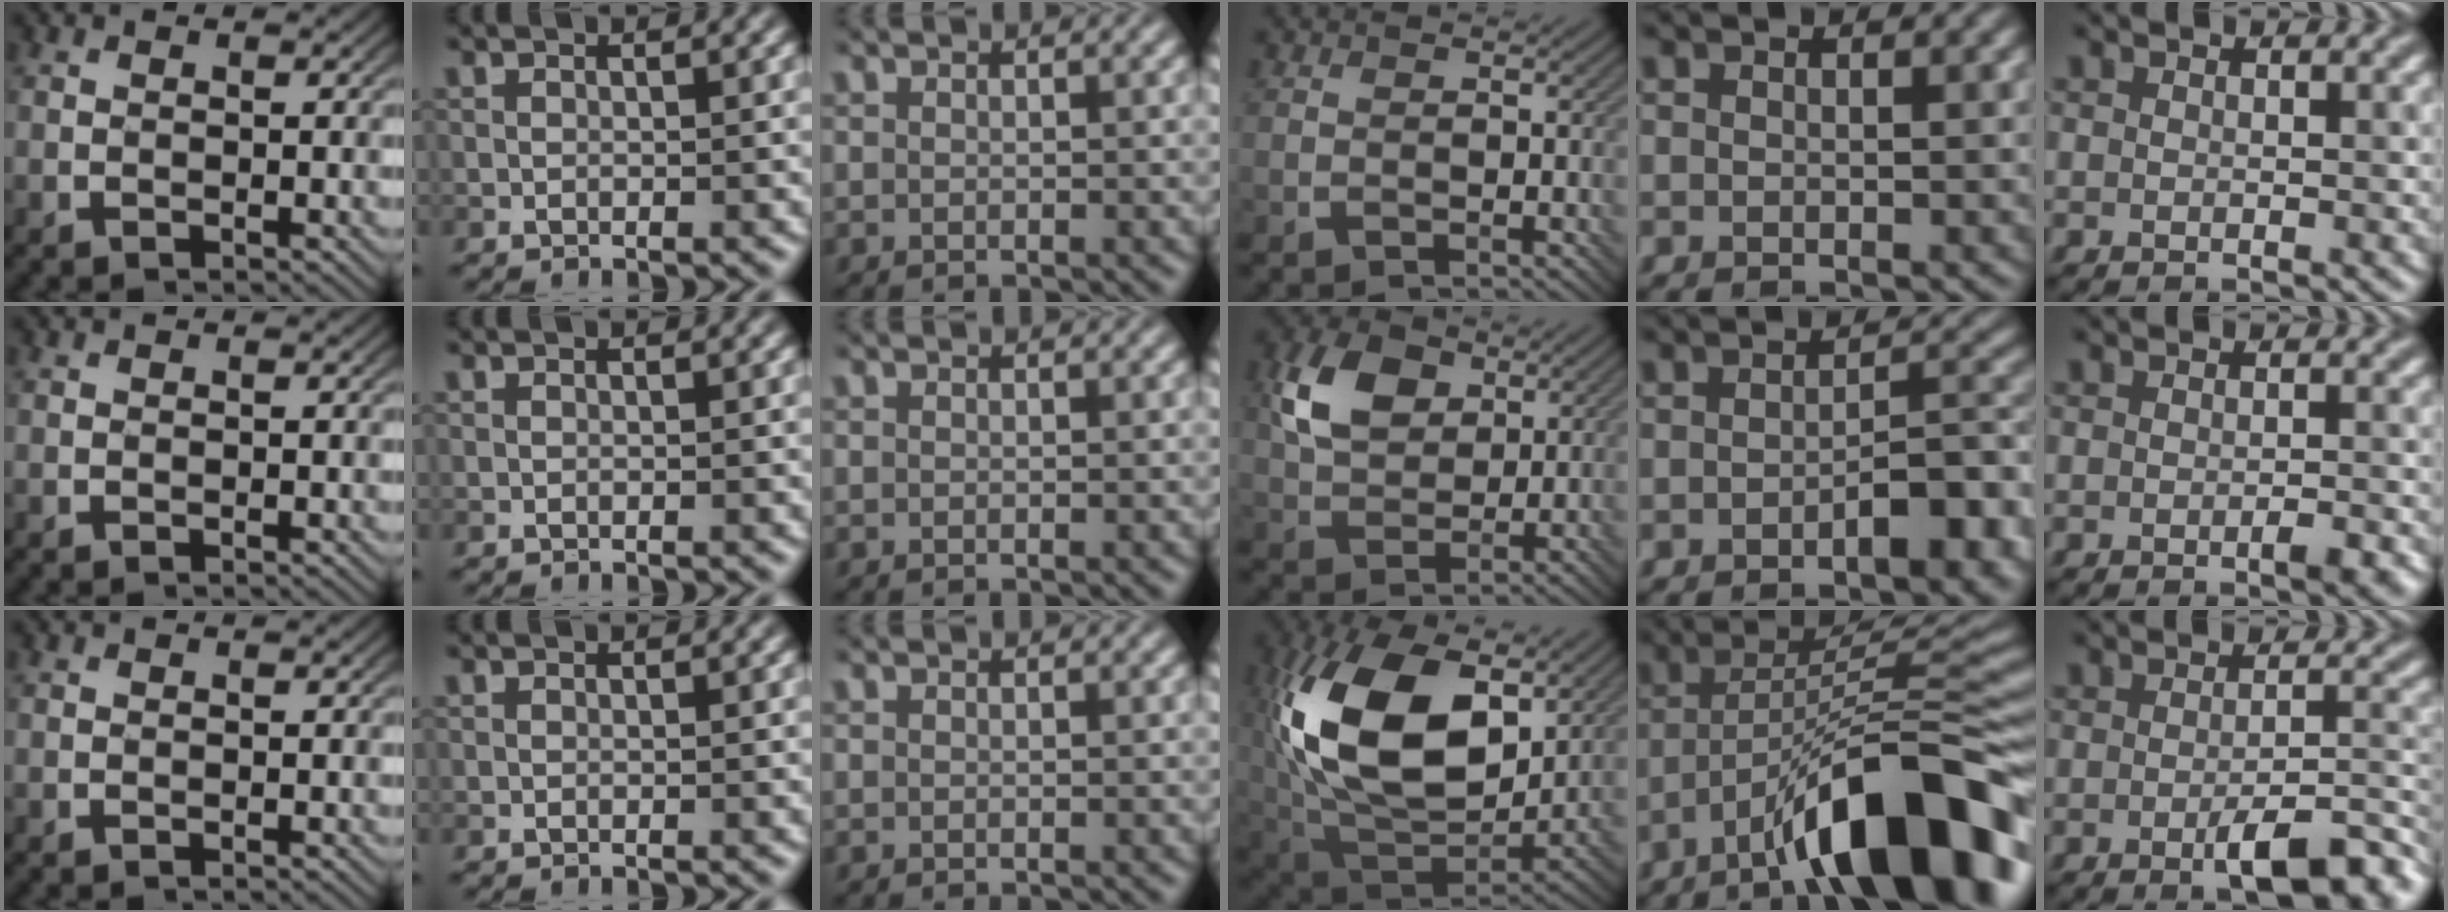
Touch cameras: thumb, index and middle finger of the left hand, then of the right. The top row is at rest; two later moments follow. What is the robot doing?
{"motion": "insert", "object": "bottle cap"}